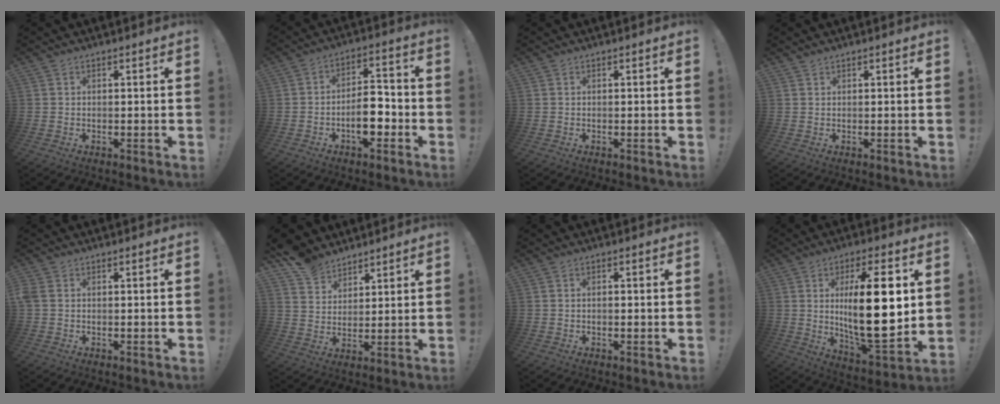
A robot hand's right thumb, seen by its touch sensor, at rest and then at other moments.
{"total": 10.3, "force": [-3.6, 5.1, 8.2], "torque": [-0.126, 0.019, -0.062]}
{"total": 0.0}
{"total": 0.7, "force": [0.7, 0.2, 0.0], "torque": [0.005, -0.003, 0.012]}
{"total": 1.5, "force": [-0.2, 0.6, 1.4], "torque": [-0.025, 0.001, -0.002]}
{"total": 9.2, "force": [7.3, 5.1, 1.9], "torque": [-0.038, -0.048, 0.146]}
{"total": 0.7, "force": [-0.4, 0.2, 0.5], "torque": [-0.010, 0.000, -0.006]}
{"total": 21.8, "force": [3.3, 6.8, 20.4], "torque": [-0.326, -0.025, 0.045]}